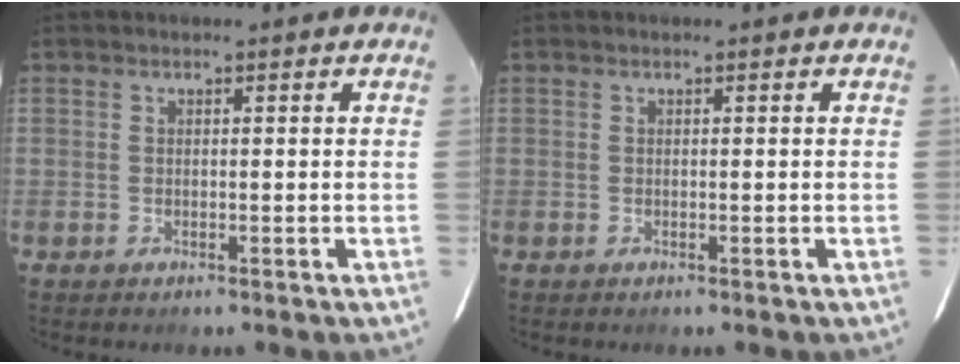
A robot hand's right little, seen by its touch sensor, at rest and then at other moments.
{"total": 0.0}